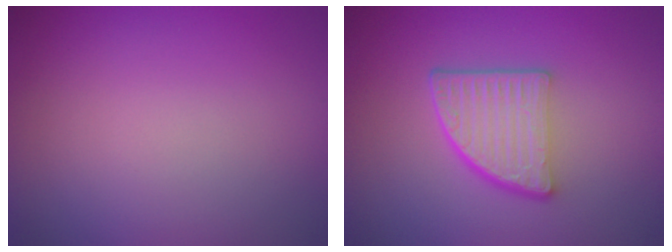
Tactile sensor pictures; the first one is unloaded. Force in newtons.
{"total": 5.4, "press": 3.8, "slide": 3.8}